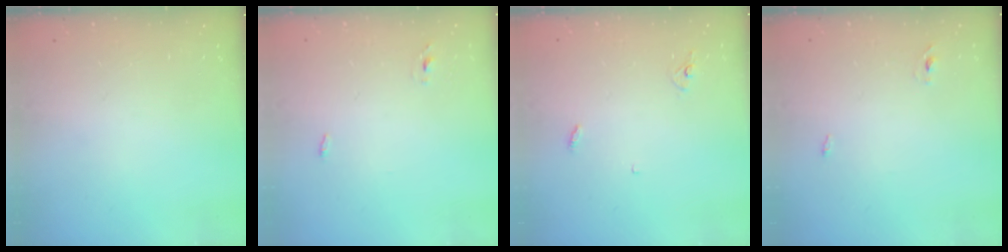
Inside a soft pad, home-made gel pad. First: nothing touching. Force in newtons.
{"total": 2.7, "press": 2.6, "slide": 0.8}
{"total": 2.9, "press": 2.9, "slide": 0.2}
{"total": 2.3, "press": 2.1, "slide": 1.0}